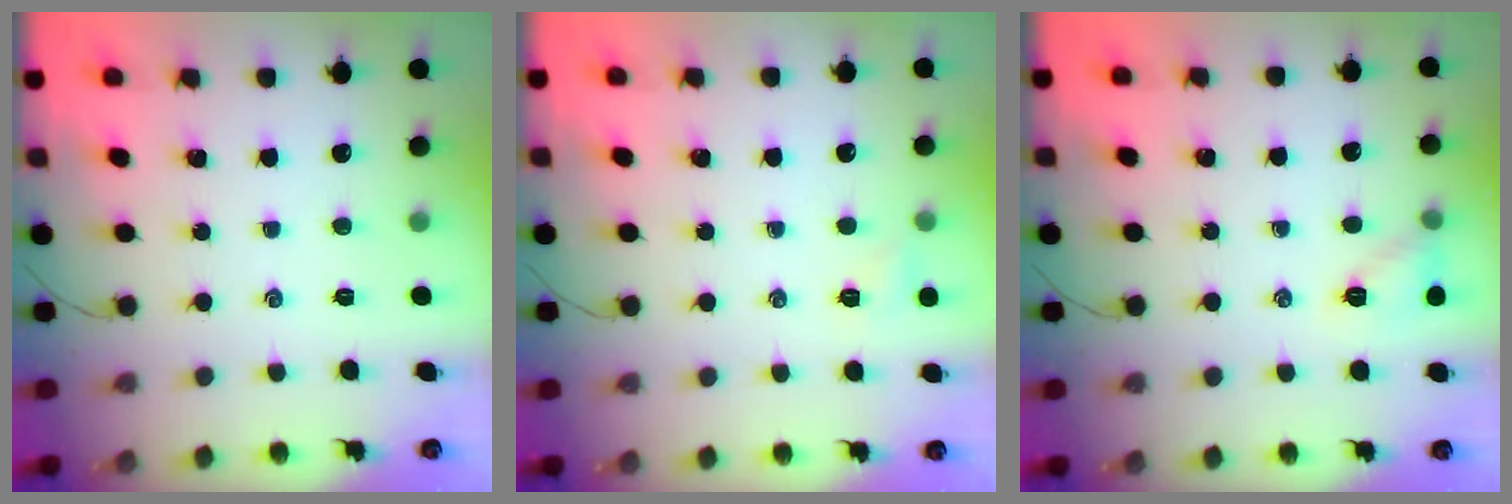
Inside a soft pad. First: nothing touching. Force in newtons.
{"total": 3.6, "press": 3.4, "slide": 1.2}
{"total": 7.2, "press": 7.2, "slide": 1.0}